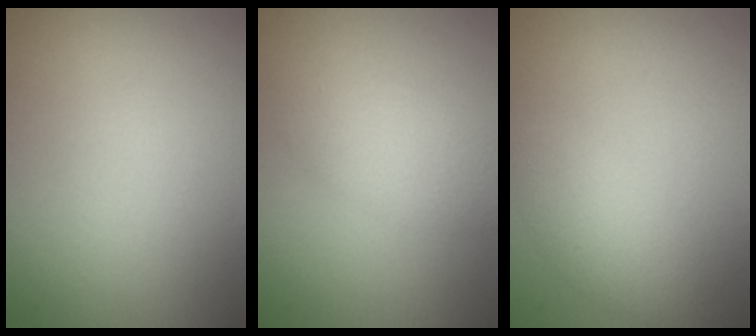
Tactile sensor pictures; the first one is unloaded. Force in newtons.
{"total": 2.9, "press": 2.9, "slide": 0.1}
{"total": 2.5, "press": 2.5, "slide": 0.1}